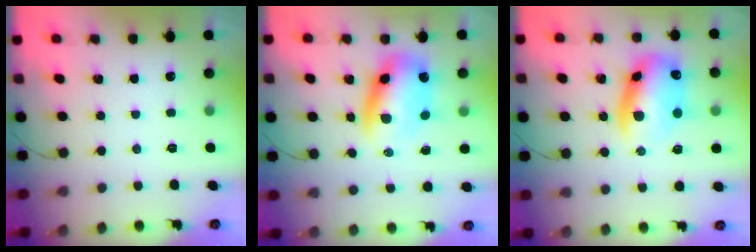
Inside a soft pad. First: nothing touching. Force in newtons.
{"total": 9.8, "press": 9.5, "slide": 2.5}
{"total": 13.3, "press": 13.0, "slide": 2.9}